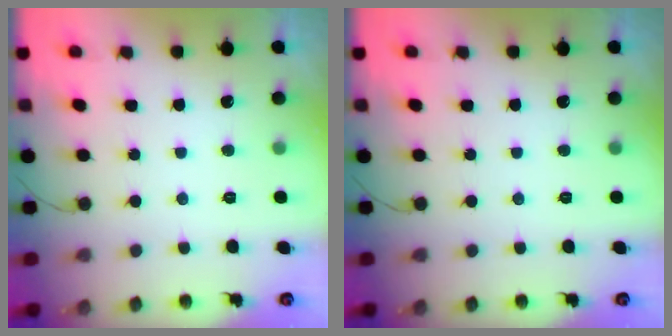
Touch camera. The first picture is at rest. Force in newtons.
{"total": 0.0}